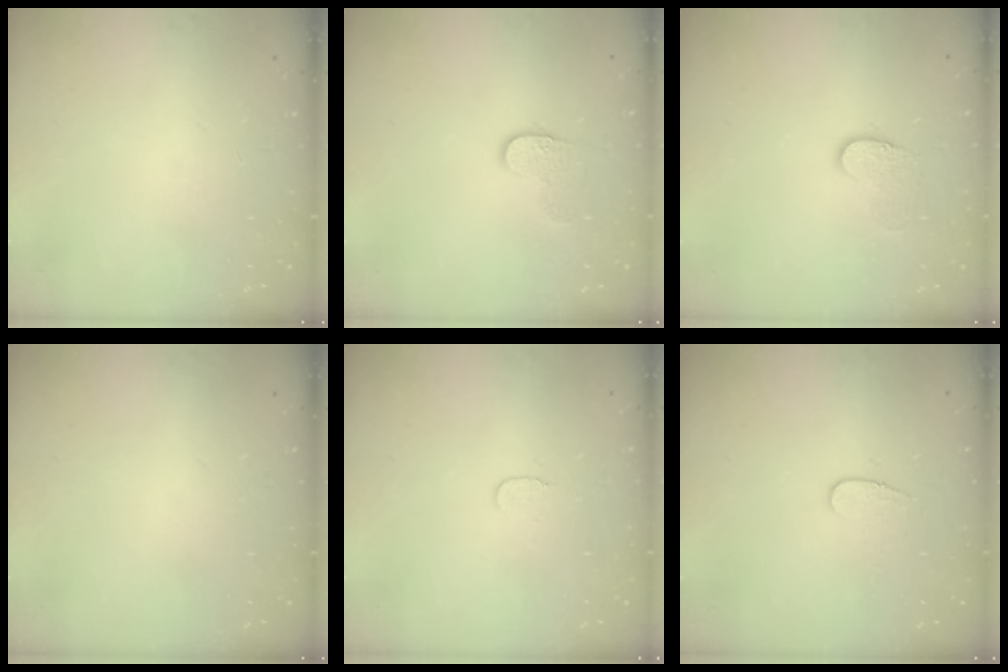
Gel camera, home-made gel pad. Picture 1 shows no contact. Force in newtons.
{"total": 6.0, "press": 6.0, "slide": 0.5}
{"total": 6.9, "press": 6.8, "slide": 0.6}
{"total": 0.0}
{"total": 3.5, "press": 3.5, "slide": 0.3}
{"total": 6.6, "press": 6.6, "slide": 0.6}